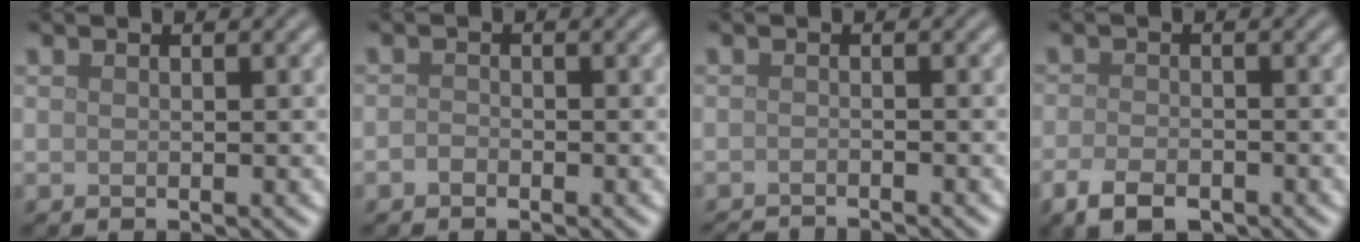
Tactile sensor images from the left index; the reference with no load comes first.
{"total": 0.7, "force": [-0.5, 0.4, 0.3], "torque": [-0.007, 0.000, -0.013]}
{"total": 2.8, "force": [-2.7, 0.3, 0.9], "torque": [-0.011, -0.008, -0.044]}
{"total": 3.3, "force": [-2.2, 1.5, 2.0], "torque": [-0.038, -0.005, -0.046]}